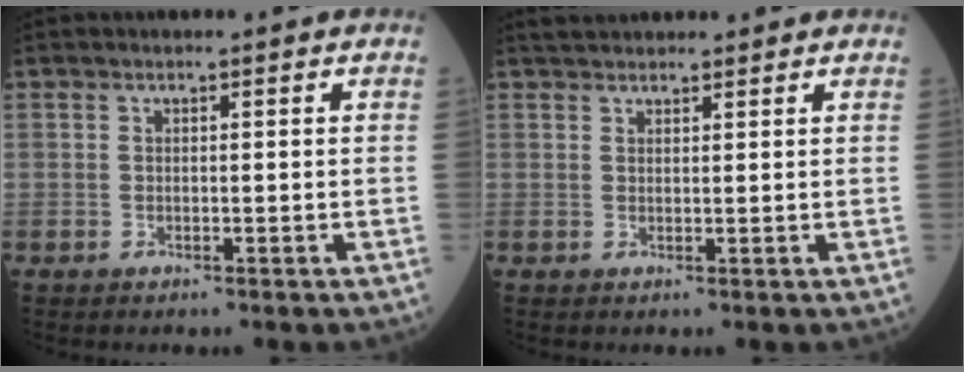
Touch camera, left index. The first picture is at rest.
{"total": 6.3, "force": [5.7, 1.7, 2.1], "torque": [-0.029, 0.035, 0.090]}